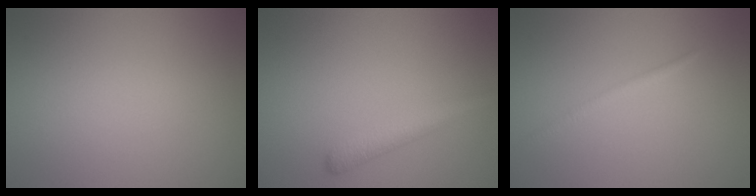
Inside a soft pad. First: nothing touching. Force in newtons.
{"total": 2.6, "press": 2.6, "slide": 0.0}
{"total": 1.0, "press": 1.0, "slide": 0.1}